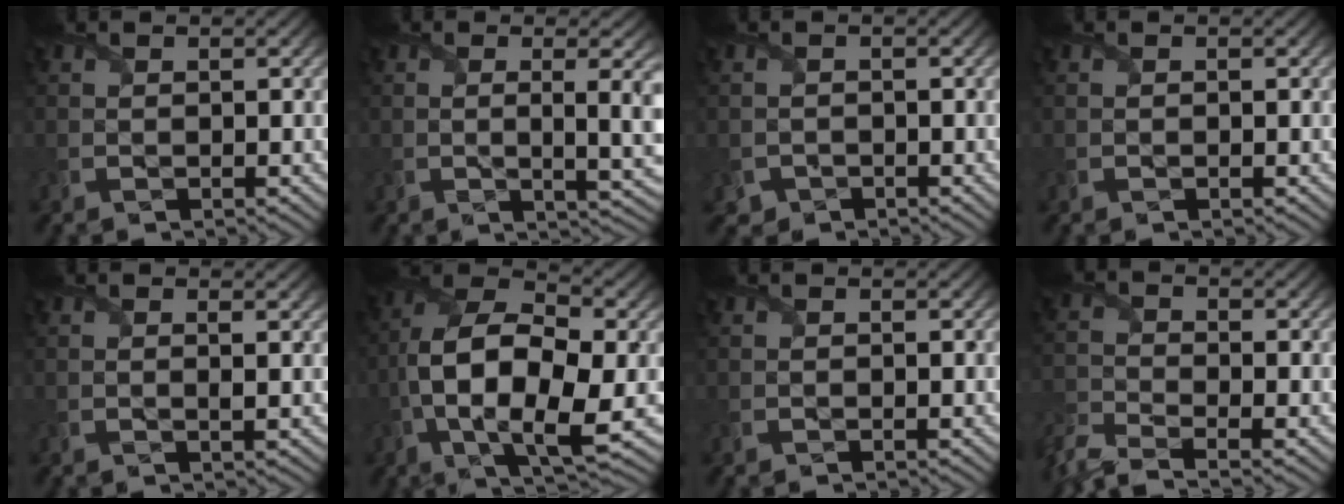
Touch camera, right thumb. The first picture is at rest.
{"total": 6.9, "force": [0.2, 2.2, 6.6], "torque": [-0.081, 0.004, 0.003]}
{"total": 1.5, "force": [-1.0, 1.1, 0.1], "torque": [0.000, -0.005, -0.021]}
{"total": 0.0}
{"total": 1.1, "force": [0.3, 0.0, 1.1], "torque": [-0.025, 0.002, 0.002]}
{"total": 13.5, "force": [-2.5, 6.5, 11.6], "torque": [-0.236, -0.009, -0.050]}
{"total": 0.0}
{"total": 5.7, "force": [-4.7, 1.4, 2.8], "torque": [-0.072, -0.017, -0.105]}